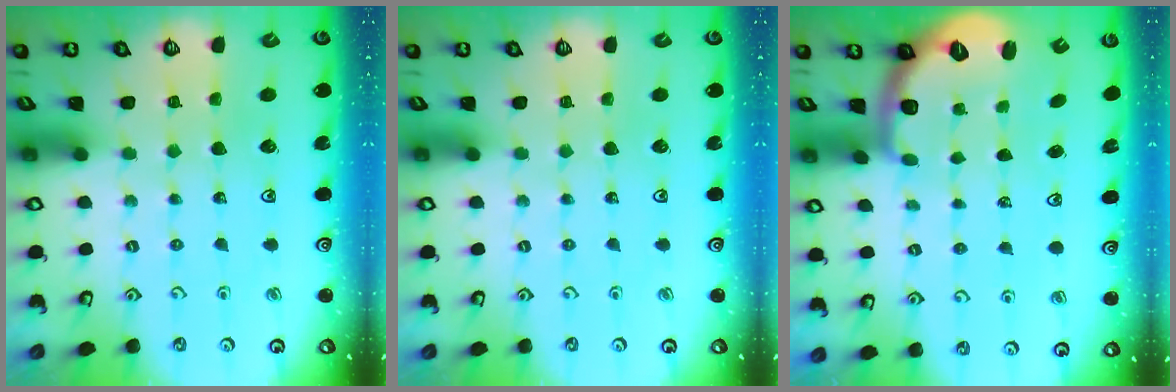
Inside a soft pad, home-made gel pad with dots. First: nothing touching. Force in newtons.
{"total": 0.0}
{"total": 2.0, "press": 1.5, "slide": 1.3}